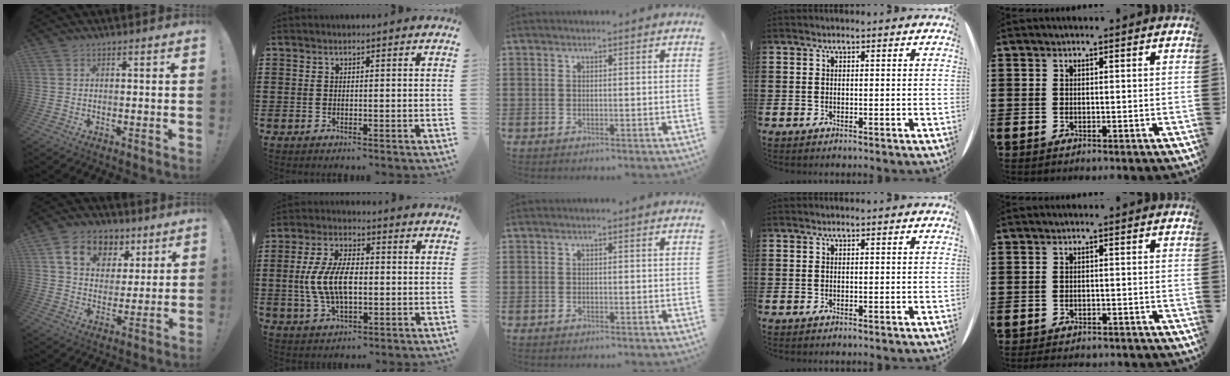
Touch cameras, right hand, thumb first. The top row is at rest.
{"thumb": {"total": 13.1, "force": [6.6, 9.7, 5.9], "torque": [-0.084, -0.025, 0.126]}, "index": {"total": 8.7, "force": [-0.6, 4.3, 7.6], "torque": [-0.171, 0.001, -0.018]}, "little": {"total": 1.3, "force": [-1.3, 0.1, 0.0], "torque": [-0.005, 0.001, -0.028]}}